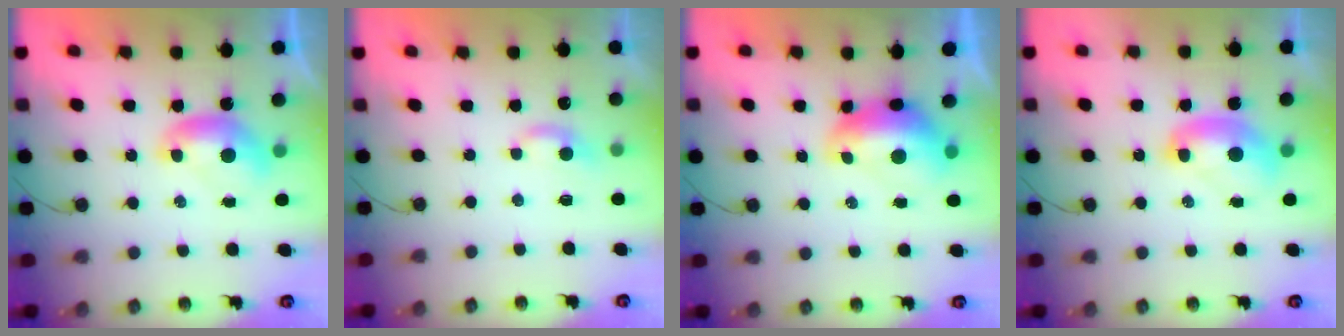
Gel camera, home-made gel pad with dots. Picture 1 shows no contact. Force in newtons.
{"total": 1.7, "press": 1.7, "slide": 0.4}
{"total": 2.8, "press": 2.7, "slide": 0.7}
{"total": 2.4, "press": 2.4, "slide": 0.2}